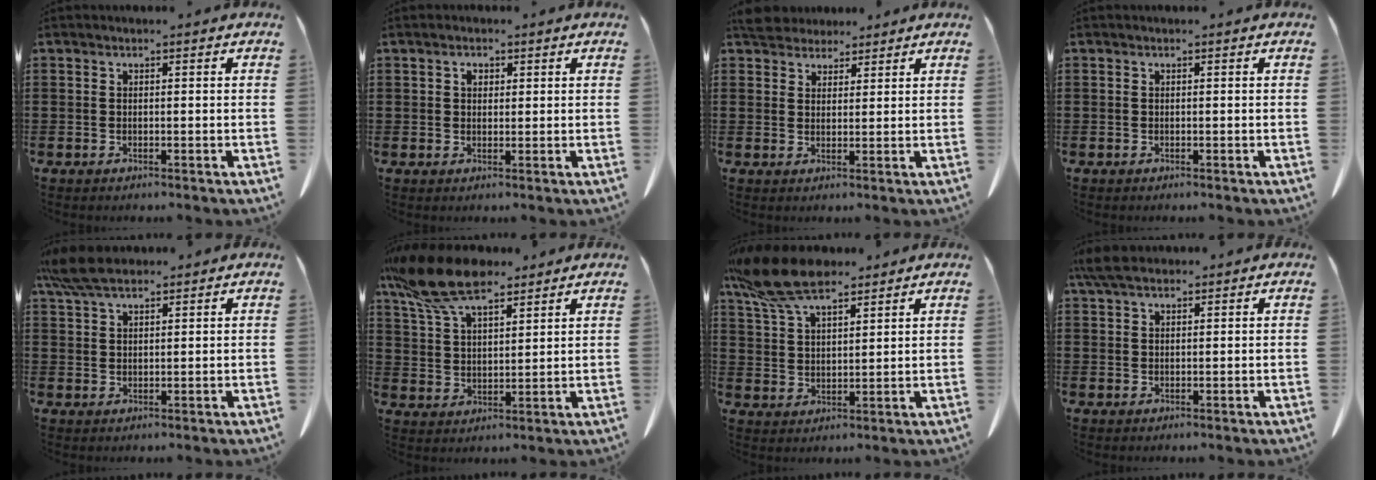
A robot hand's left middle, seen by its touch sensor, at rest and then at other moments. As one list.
[{"total": 1.6, "force": [0.8, 1.1, 1.0], "torque": [-0.014, 0.003, 0.012]}, {"total": 4.3, "force": [4.0, 1.4, 0.6], "torque": [-0.018, -0.004, 0.077]}, {"total": 0.0}, {"total": 6.0, "force": [4.7, 1.6, 3.3], "torque": [-0.076, -0.002, 0.090]}, {"total": 12.0, "force": [9.1, 3.6, 7.0], "torque": [-0.168, -0.016, 0.168]}, {"total": 10.8, "force": [8.3, 3.2, 6.1], "torque": [-0.147, -0.015, 0.155]}, {"total": 4.1, "force": [3.1, 1.3, 2.4], "torque": [-0.063, -0.002, 0.056]}]